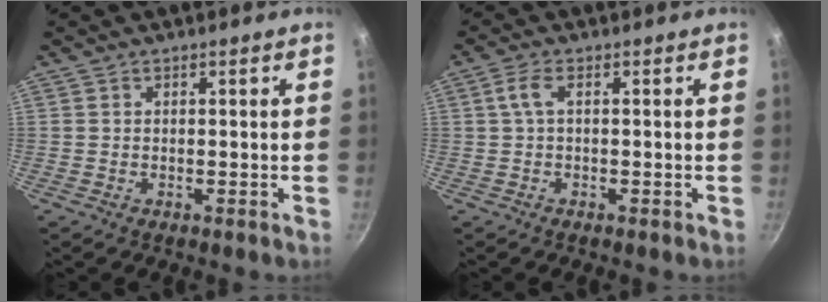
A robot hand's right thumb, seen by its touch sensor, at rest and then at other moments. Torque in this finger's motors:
{"motor_torque": [-0.34, 0.29, 0.49, -0.60, 0.02]}